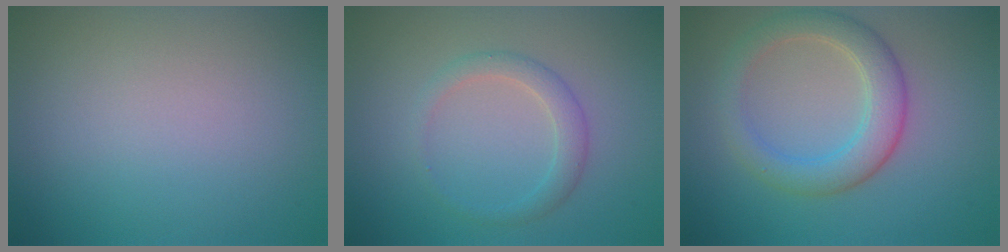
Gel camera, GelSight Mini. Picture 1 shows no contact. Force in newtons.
{"total": 1.5, "press": 1.5, "slide": 0.0}
{"total": 4.4, "press": 4.4, "slide": 0.3}